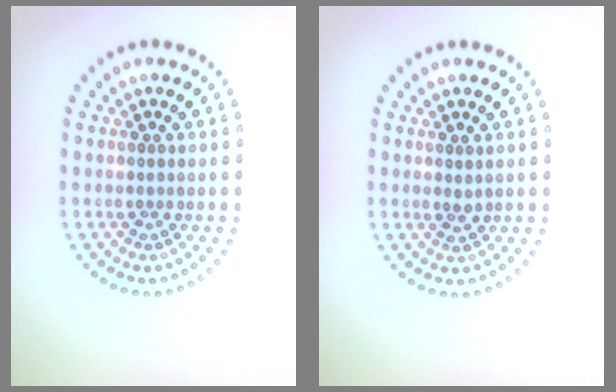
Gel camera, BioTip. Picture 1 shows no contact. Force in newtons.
{"total": 0.8, "press": 0.6, "slide": 0.5}